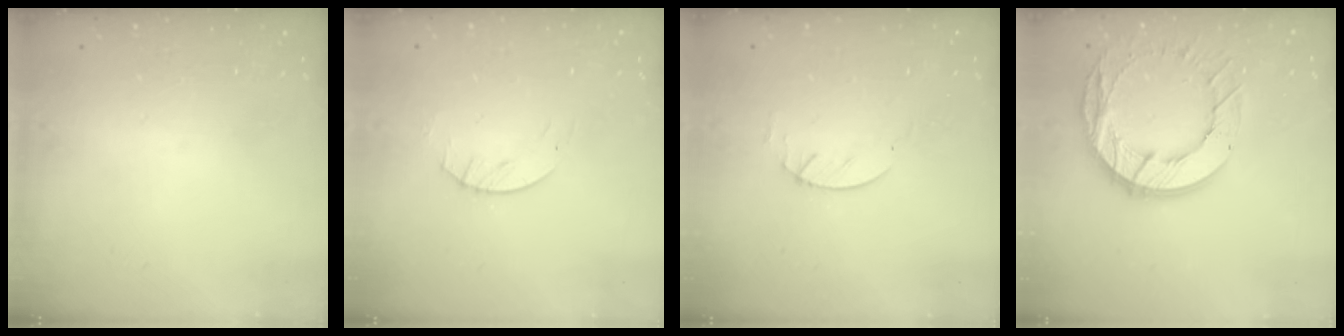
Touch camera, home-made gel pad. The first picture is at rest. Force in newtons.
{"total": 2.8, "press": 2.8, "slide": 0.4}
{"total": 1.9, "press": 1.9, "slide": 0.3}
{"total": 16.6, "press": 16.6, "slide": 1.5}